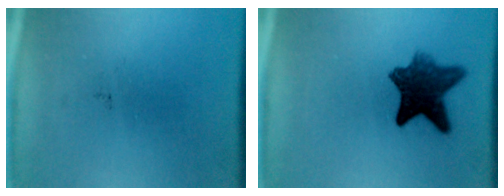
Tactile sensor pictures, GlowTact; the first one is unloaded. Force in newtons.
{"total": 8.7}